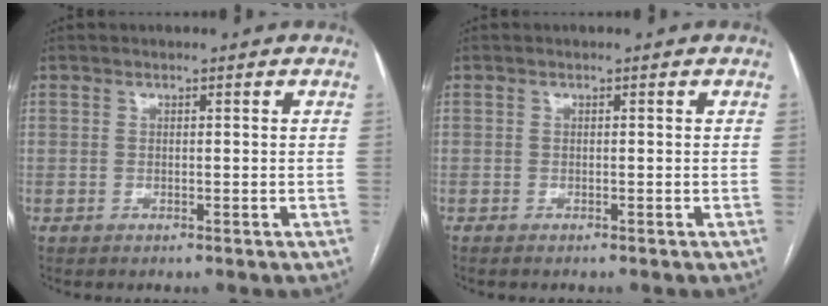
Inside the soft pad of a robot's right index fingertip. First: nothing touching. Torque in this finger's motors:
{"motor_torque": [-0.03, -0.20, -0.08, 0.01]}